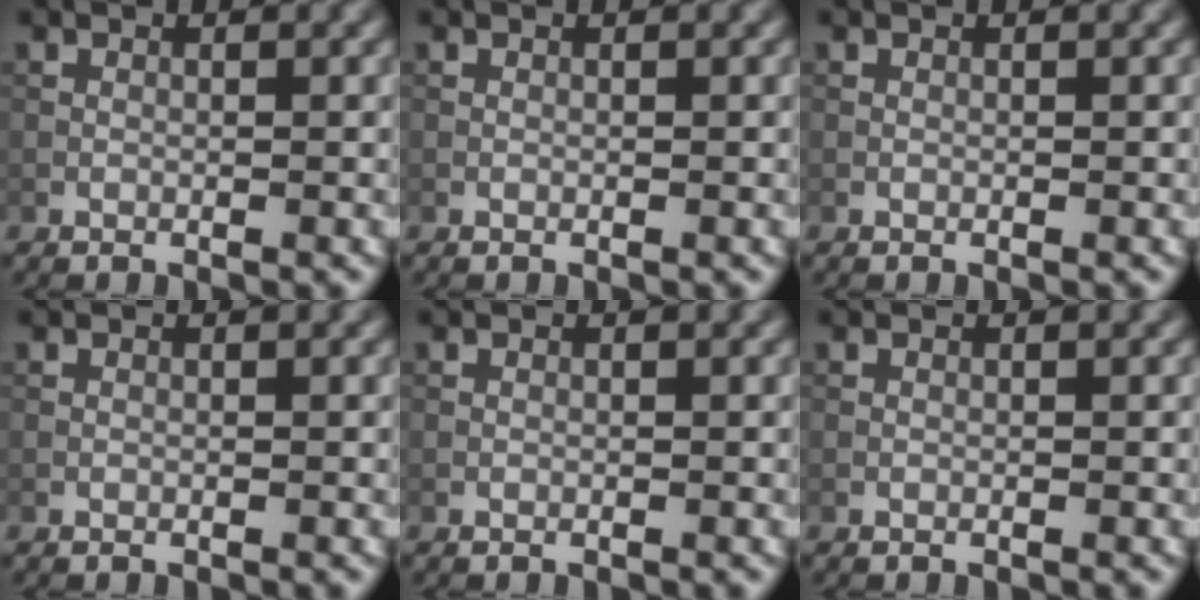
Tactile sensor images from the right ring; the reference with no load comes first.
{"total": 0.0}
{"total": 0.0}
{"total": 0.0}
{"total": 0.0}
{"total": 0.0}